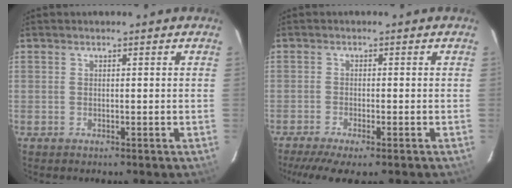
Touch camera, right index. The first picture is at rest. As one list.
[{"total": 8.1, "force": [-6.2, 1.1, 5.0], "torque": [-0.112, -0.031, -0.103]}]